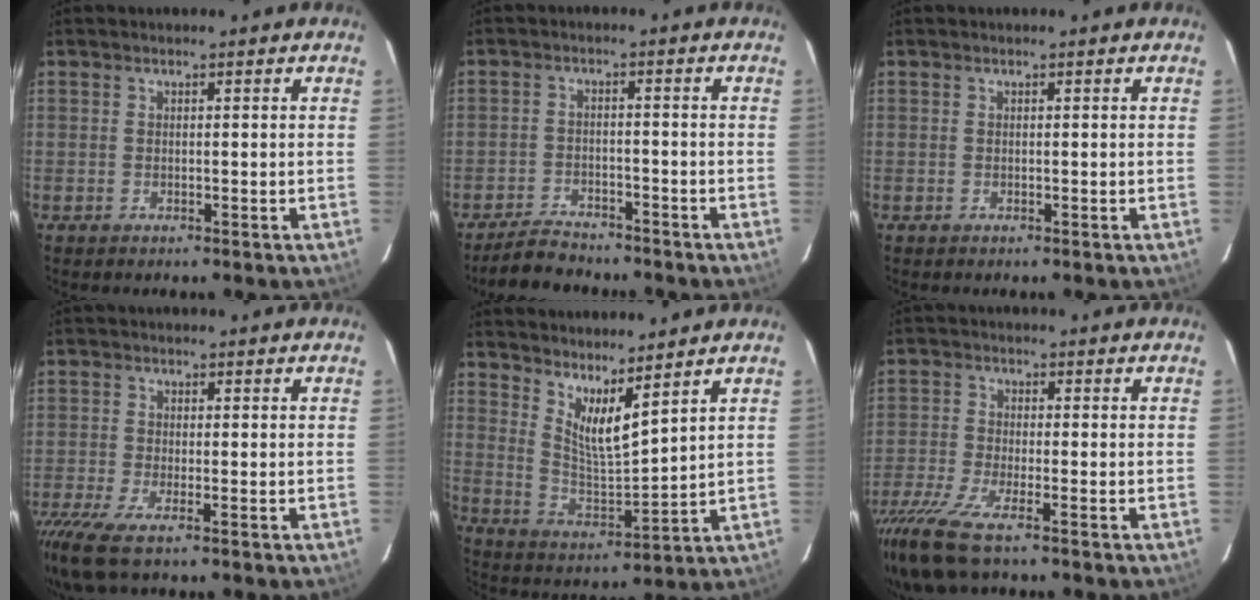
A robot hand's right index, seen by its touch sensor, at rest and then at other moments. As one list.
[{"total": 6.1, "force": [-5.6, 2.1, 1.4], "torque": [-0.051, 0.004, -0.089]}, {"total": 0.0}, {"total": 10.0, "force": [-7.5, 1.1, 6.5], "torque": [-0.159, -0.044, -0.142]}, {"total": 9.0, "force": [6.7, 1.3, 5.9], "torque": [-0.100, -0.016, 0.126]}, {"total": 10.0, "force": [-7.8, 0.8, 6.1], "torque": [-0.148, -0.039, -0.149]}]